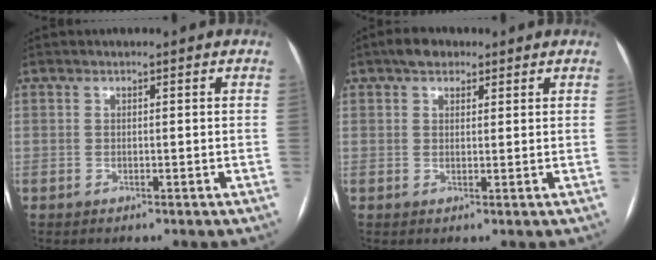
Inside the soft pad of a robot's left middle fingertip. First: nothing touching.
{"total": 3.4, "force": [2.2, 2.0, 1.6], "torque": [-0.029, 0.014, 0.035]}